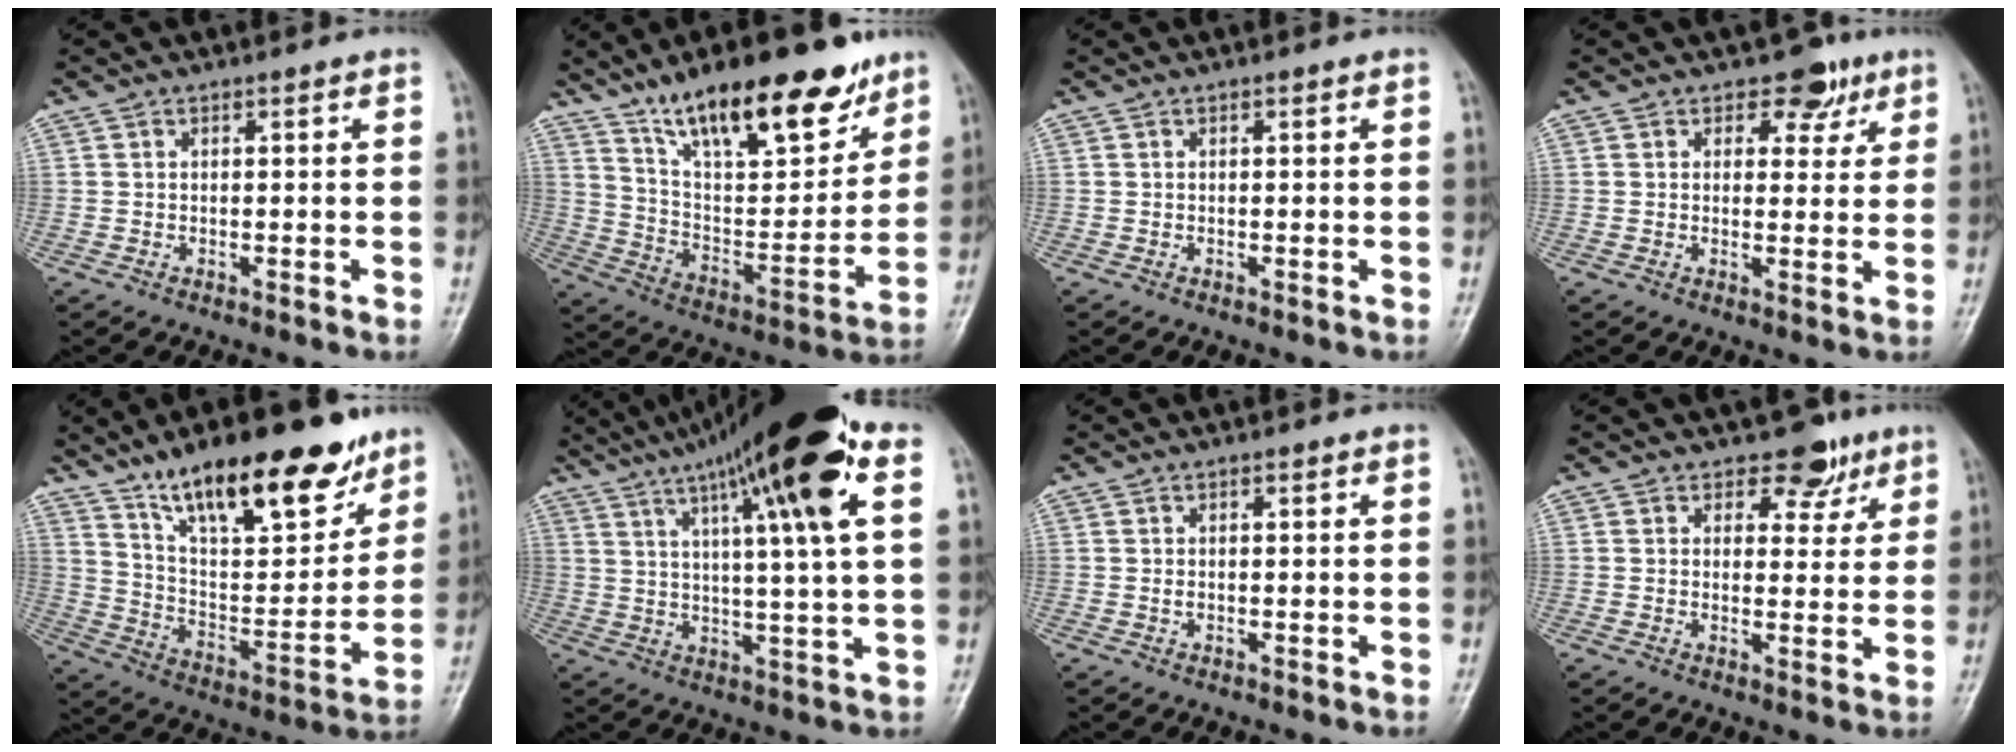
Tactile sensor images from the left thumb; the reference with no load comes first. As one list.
[{"total": 23.1, "force": [15.6, 8.2, 14.9], "torque": [-0.190, -0.063, 0.263]}, {"total": 0.0}, {"total": 5.1, "force": [3.1, 3.5, 2.2], "torque": [0.007, -0.012, 0.038]}, {"total": 23.4, "force": [15.8, 8.3, 15.1], "torque": [-0.190, -0.063, 0.263]}, {"total": 20.9, "force": [9.7, 2.9, 18.3], "torque": [-0.289, 0.004, 0.149]}, {"total": 0.9, "force": [0.2, 0.6, 0.6], "torque": [-0.009, 0.001, 0.005]}, {"total": 5.4, "force": [3.7, 3.5, 1.9], "torque": [0.014, -0.017, 0.048]}]